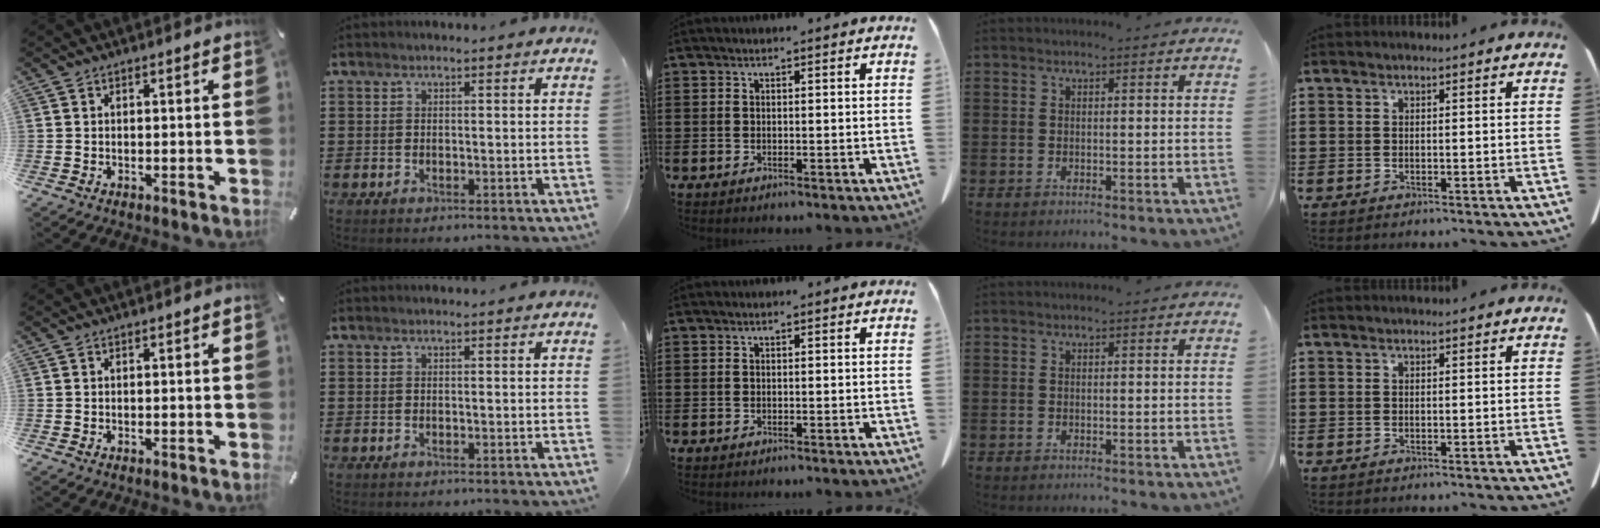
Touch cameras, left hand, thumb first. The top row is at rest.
{}